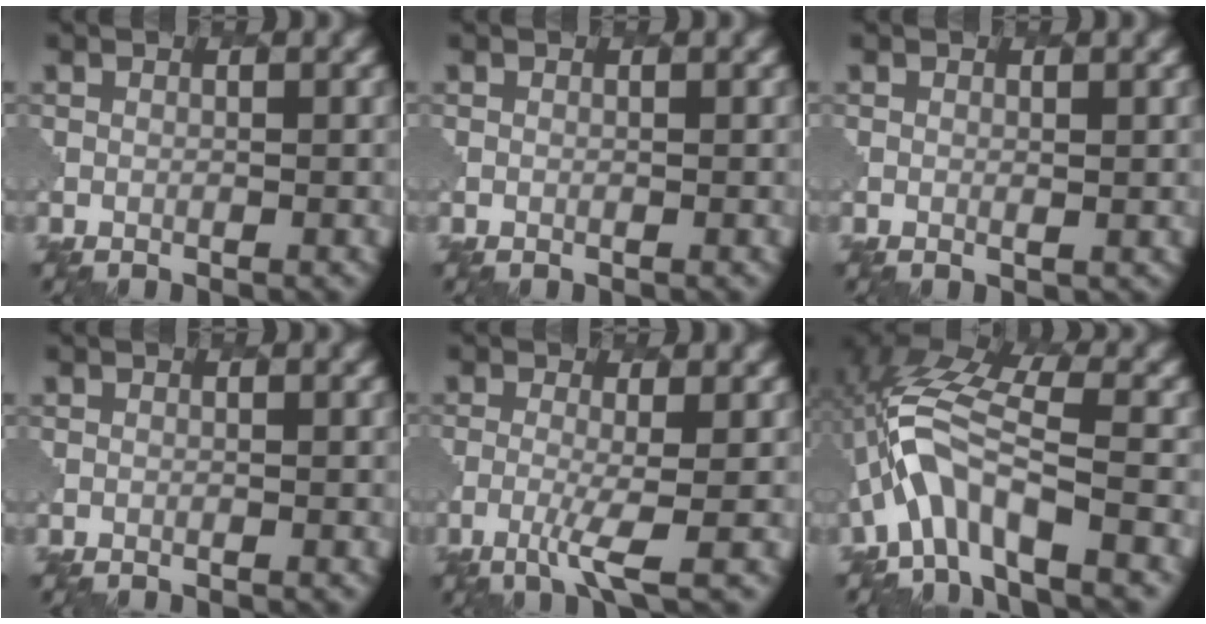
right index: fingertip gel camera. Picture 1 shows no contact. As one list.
[{"total": 0.0}, {"total": 0.6, "force": [0.3, 0.3, 0.5], "torque": [-0.008, -0.007, 0.006]}, {"total": 0.7, "force": [-0.7, 0.2, 0.1], "torque": [0.010, -0.003, -0.012]}, {"total": 3.1, "force": [-1.1, 0.6, 2.8], "torque": [-0.056, -0.006, -0.033]}, {"total": 6.6, "force": [-2.1, 2.5, 5.7], "torque": [-0.118, 0.014, -0.049]}]